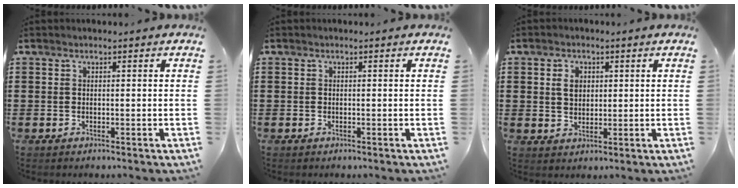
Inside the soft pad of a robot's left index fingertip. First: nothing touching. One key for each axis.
{"total": 0.0}
{"total": 3.1, "fx": 1.1, "fy": 2.2, "fz": 1.8, "tx": -0.036, "ty": 0.005, "tz": 0.017}